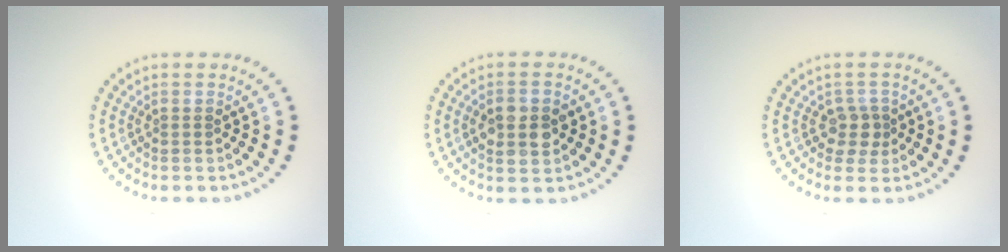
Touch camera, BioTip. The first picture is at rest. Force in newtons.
{"total": 3.9, "press": 3.9, "slide": 0.0}
{"total": 1.9, "press": 1.7, "slide": 1.0}